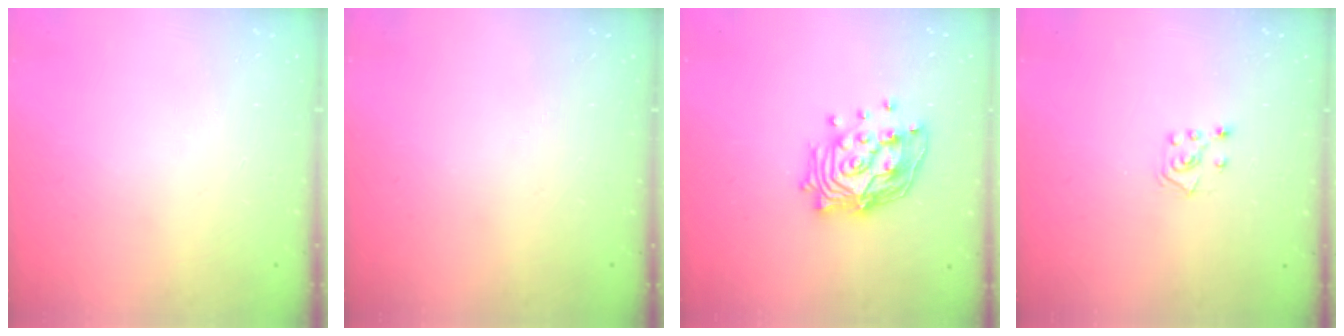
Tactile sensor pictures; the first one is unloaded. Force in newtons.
{"total": 0.0}
{"total": 17.1, "press": 17.1, "slide": 1.3}
{"total": 4.6, "press": 4.6, "slide": 0.5}